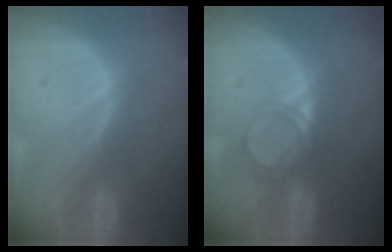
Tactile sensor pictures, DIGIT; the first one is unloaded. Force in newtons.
{"total": 3.0, "press": 3.0, "slide": 0.3}